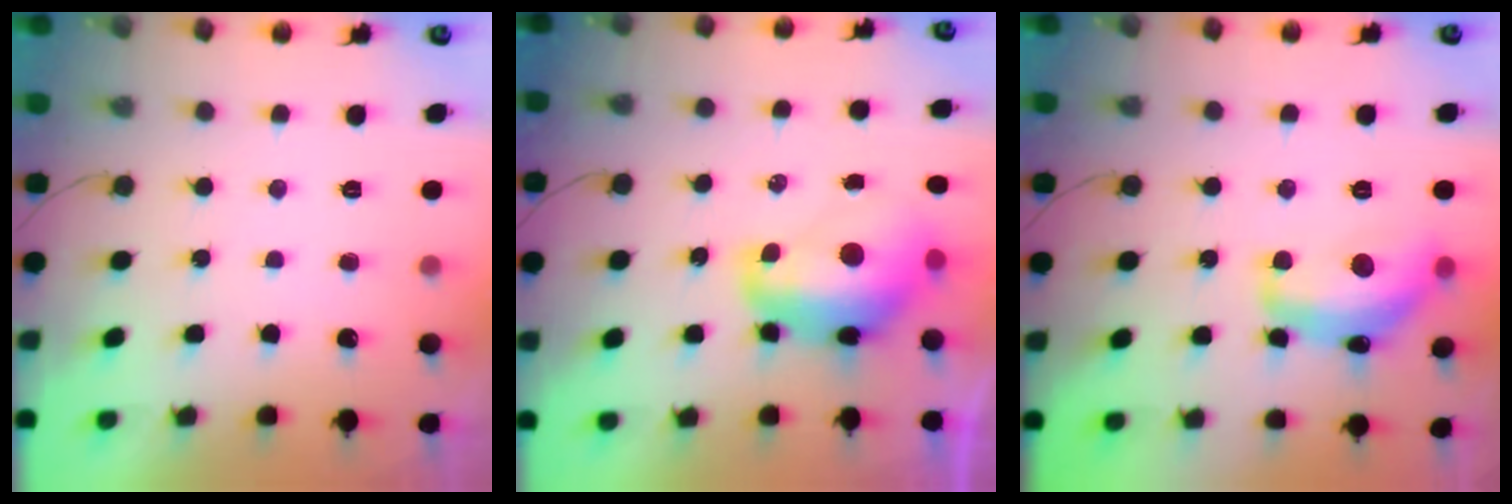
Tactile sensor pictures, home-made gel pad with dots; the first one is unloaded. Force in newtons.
{"total": 13.6, "press": 13.5, "slide": 1.5}
{"total": 15.2, "press": 15.1, "slide": 1.0}